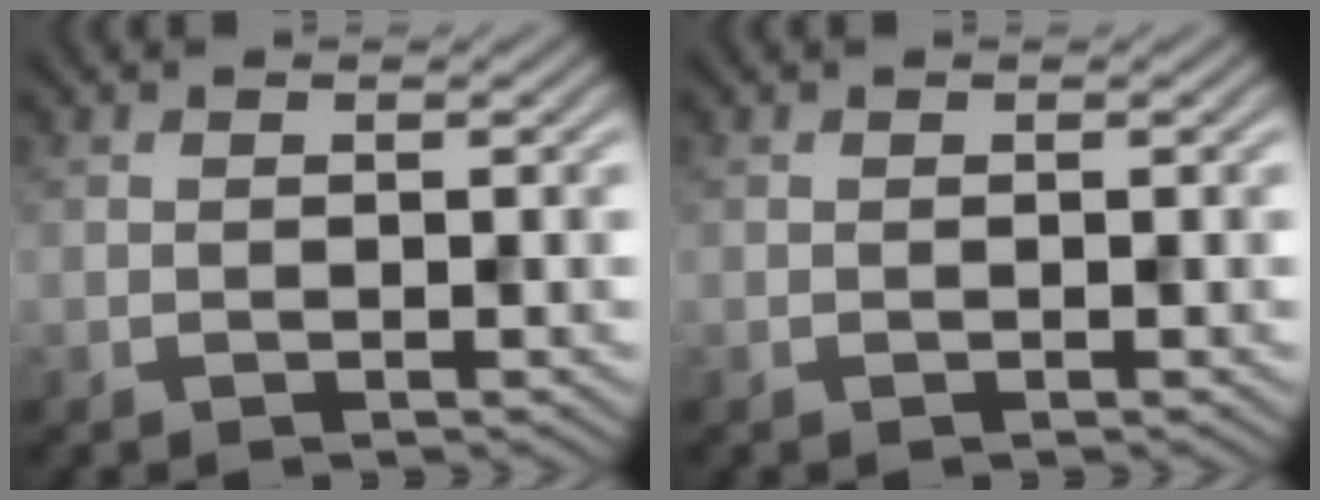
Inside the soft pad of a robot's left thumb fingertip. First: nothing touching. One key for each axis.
{"total": 0.0}